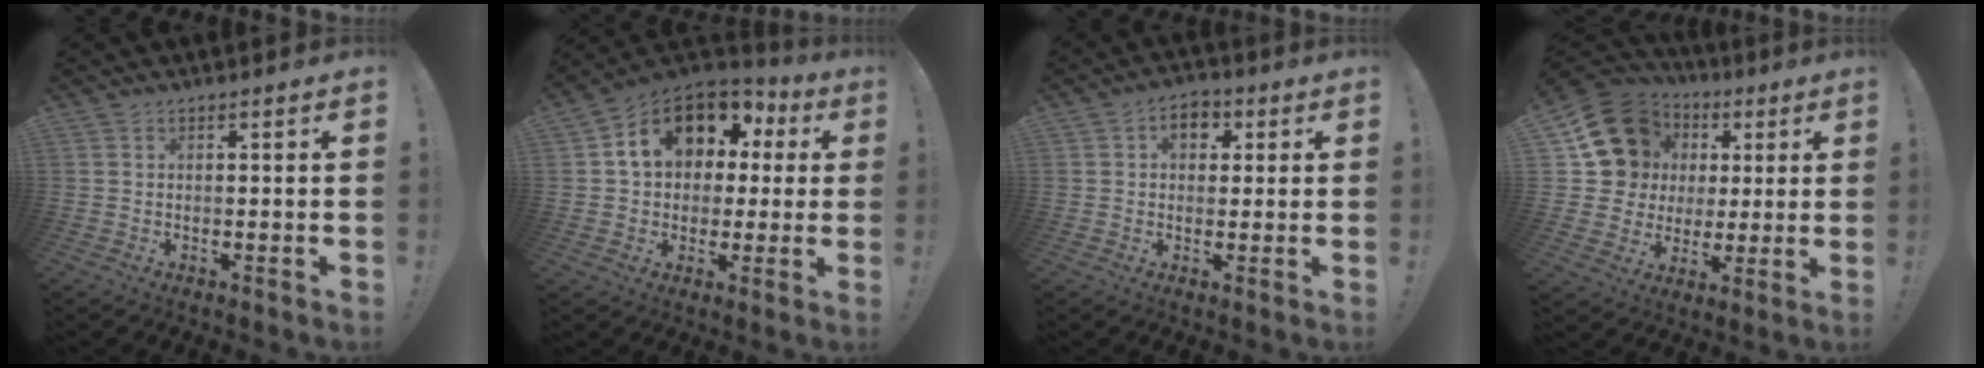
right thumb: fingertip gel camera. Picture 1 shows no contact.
{"total": 14.1, "force": [5.7, 10.4, 7.7], "torque": [-0.124, -0.020, 0.111]}
{"total": 5.9, "force": [1.7, 4.4, 3.5], "torque": [-0.046, 0.000, 0.029]}
{"total": 17.2, "force": [6.7, 14.3, 6.7], "torque": [-0.098, -0.027, 0.155]}